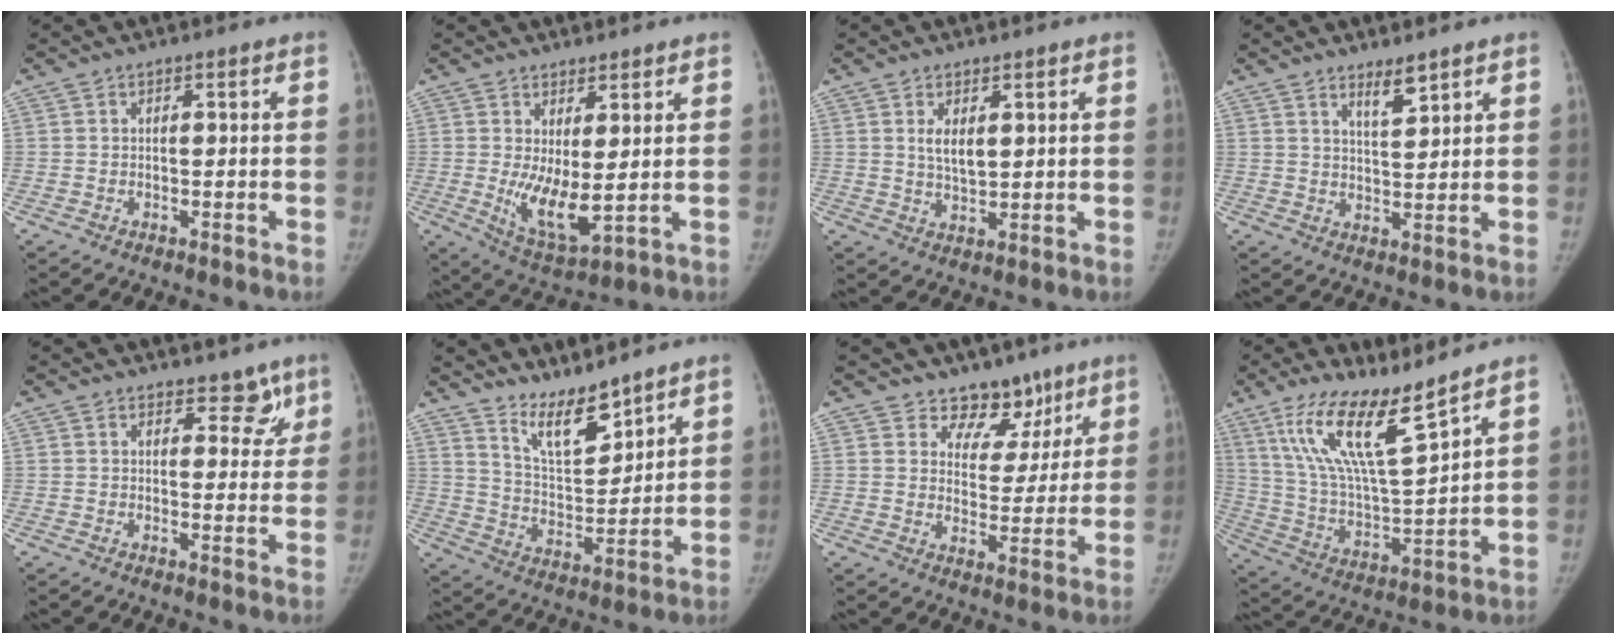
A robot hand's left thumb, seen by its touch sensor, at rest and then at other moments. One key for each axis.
{"total": 8.5, "fx": 0.7, "fy": 2.7, "fz": 8.0, "tx": -0.141, "ty": -0.032, "tz": 0.025}
{"total": 4.4, "fx": 1.6, "fy": 2.1, "fz": 3.6, "tx": -0.056, "ty": -0.015, "tz": 0.033}
{"total": 4.2, "fx": 3.2, "fy": 0.9, "fz": 2.5, "tx": -0.034, "ty": -0.031, "tz": 0.056}
{"total": 4.6, "fx": 3.4, "fy": 2.7, "fz": 1.7, "tx": 0.018, "ty": -0.018, "tz": 0.042}
{"total": 9.8, "fx": 8.3, "fy": 2.4, "fz": 4.5, "tx": -0.062, "ty": -0.073, "tz": 0.164}
{"total": 8.9, "fx": 6.4, "fy": 5.7, "fz": 2.0, "tx": 0.024, "ty": -0.038, "tz": 0.101}
{"total": 16.3, "fx": 11.3, "fy": 2.6, "fz": 11.4, "tx": -0.200, "ty": -0.067, "tz": 0.226}